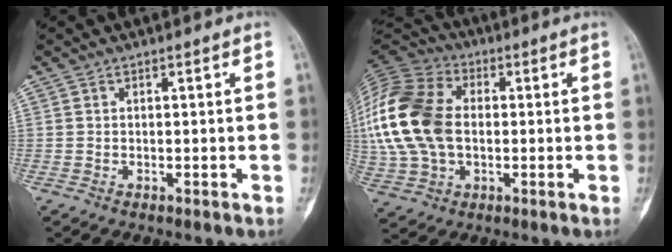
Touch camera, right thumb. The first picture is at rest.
{"total": 23.0, "force": [0.5, 15.6, 16.9], "torque": [-0.387, 0.011, 0.011]}